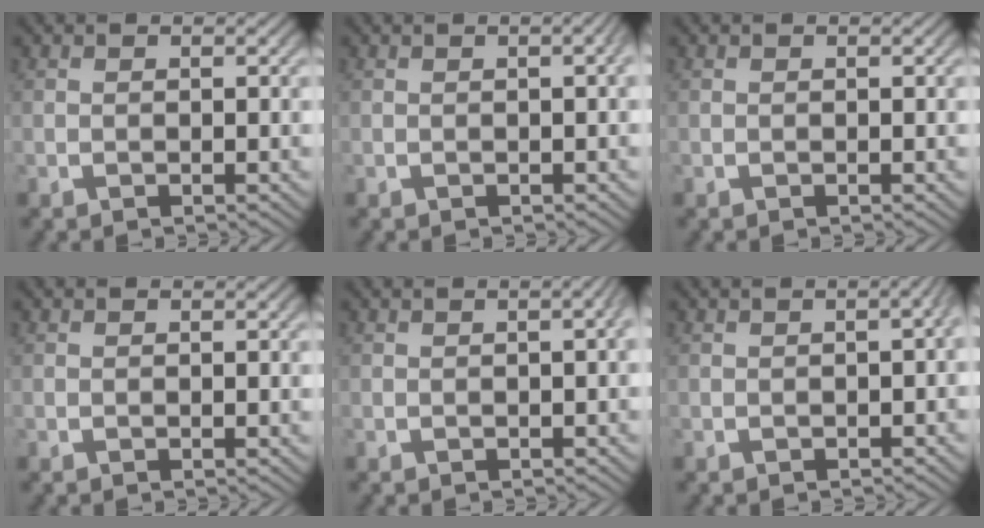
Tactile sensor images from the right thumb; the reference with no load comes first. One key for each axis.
{"total": 1.1, "fx": -0.1, "fy": 0.2, "fz": 1.1, "tx": -0.014, "ty": 0.007, "tz": -0.002}
{"total": 0.0}
{"total": 0.0}
{"total": 1.8, "fx": -0.1, "fy": 0.5, "fz": 1.7, "tx": -0.023, "ty": 0.009, "tz": -0.003}
{"total": 2.6, "fx": -0.2, "fy": 1.2, "fz": 2.3, "tx": -0.028, "ty": 0.010, "tz": -0.007}